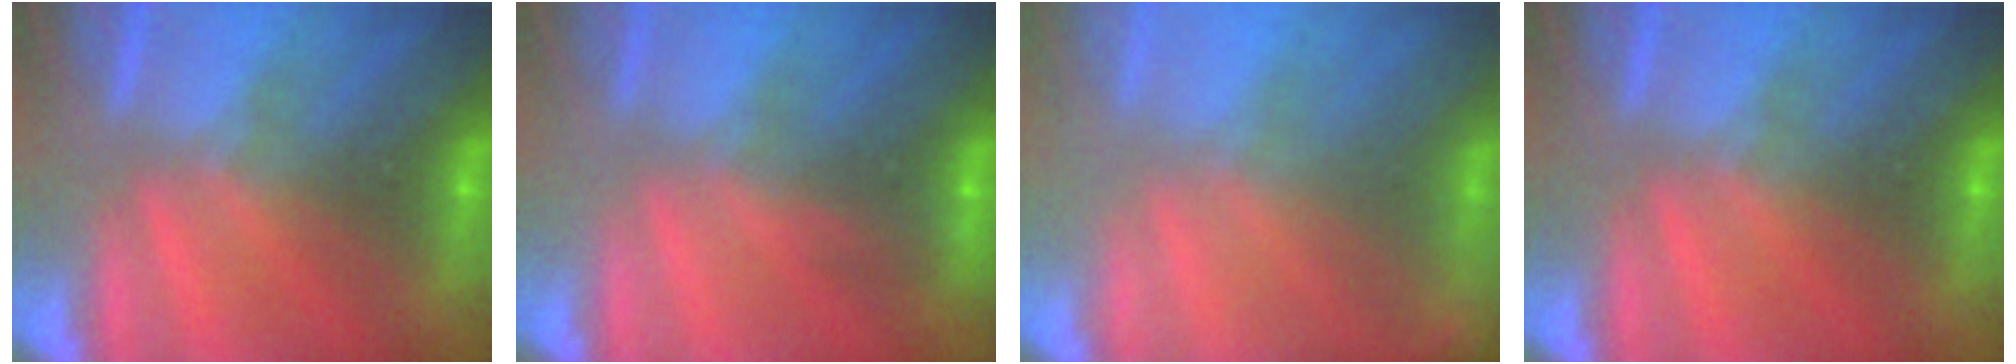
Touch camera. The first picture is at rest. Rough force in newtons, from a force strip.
{"total": 3.0}
{"total": 1.8}
{"total": 0.0}